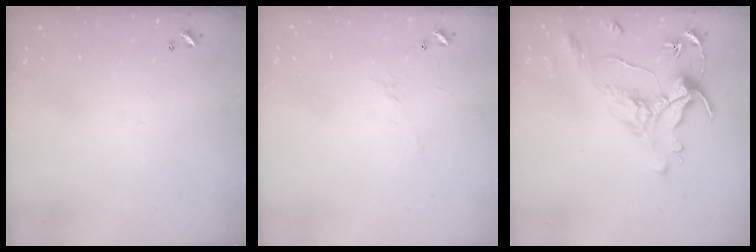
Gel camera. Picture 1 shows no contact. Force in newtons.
{"total": 6.2, "press": 6.2, "slide": 0.8}
{"total": 0.9, "press": 0.2, "slide": 0.9}